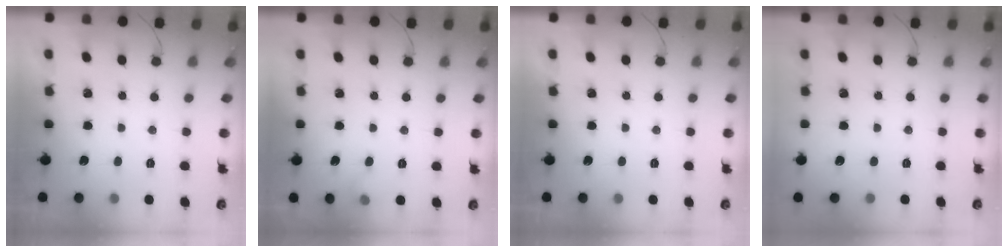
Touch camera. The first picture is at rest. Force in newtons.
{"total": 3.9, "press": 3.6, "slide": 1.6}
{"total": 0.0}
{"total": 0.0}